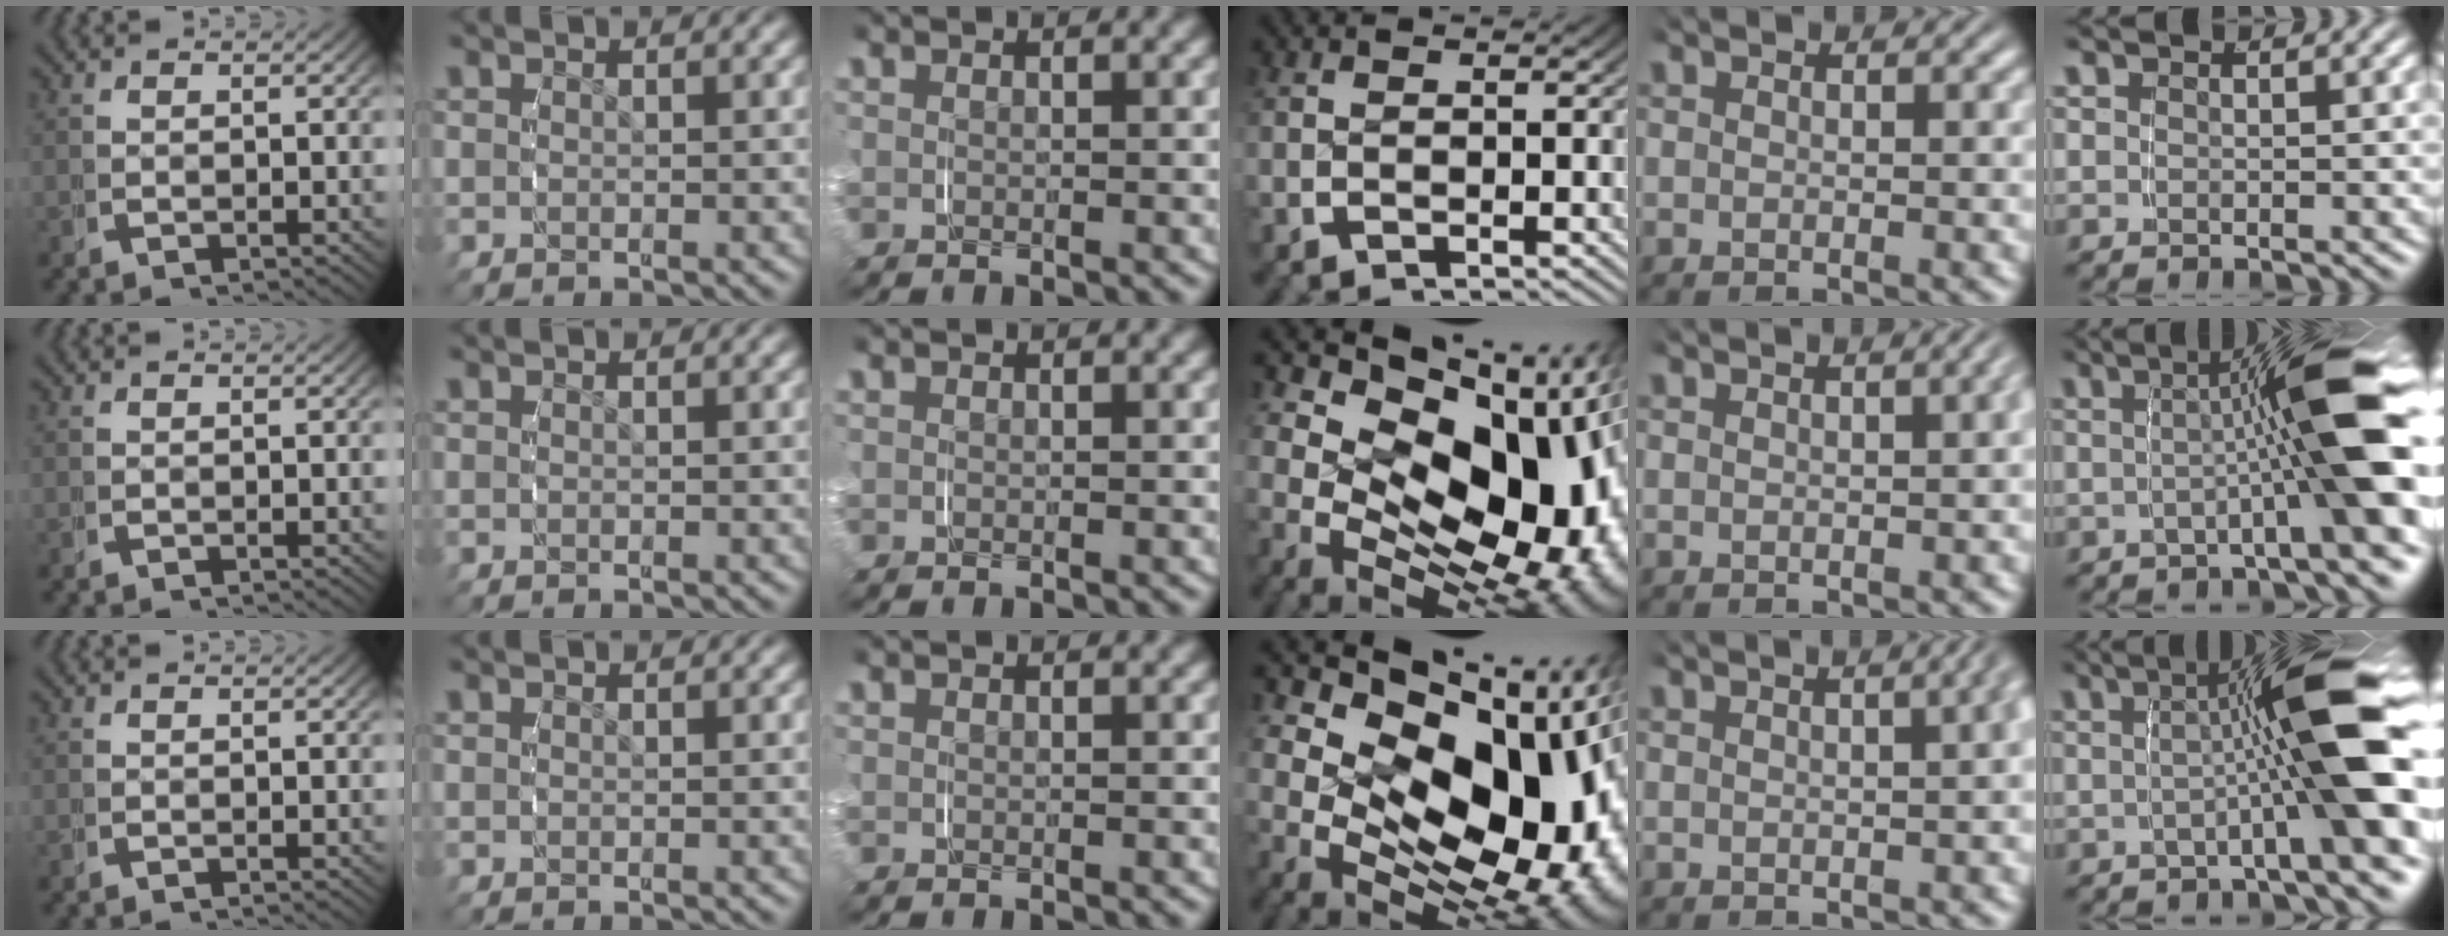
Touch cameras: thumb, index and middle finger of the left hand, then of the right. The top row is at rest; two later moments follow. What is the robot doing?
{"motion": "grasp_and_lifting", "object": "phone"}